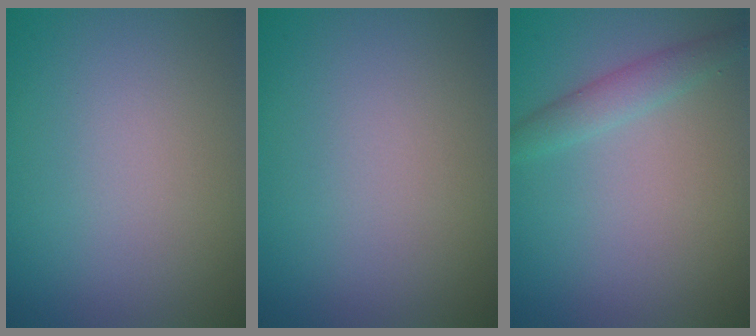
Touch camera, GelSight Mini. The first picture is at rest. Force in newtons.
{"total": 0.0}
{"total": 2.0, "press": 2.0, "slide": 0.3}